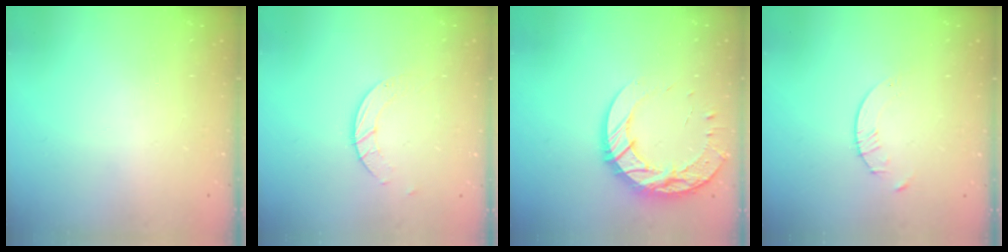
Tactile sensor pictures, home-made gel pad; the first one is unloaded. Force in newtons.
{"total": 2.8, "press": 2.8, "slide": 0.3}
{"total": 16.1, "press": 16.0, "slide": 1.2}
{"total": 2.1, "press": 2.1, "slide": 0.3}